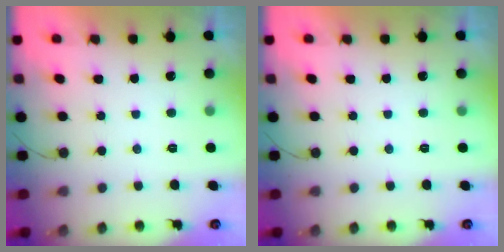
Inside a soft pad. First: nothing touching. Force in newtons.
{"total": 0.0}